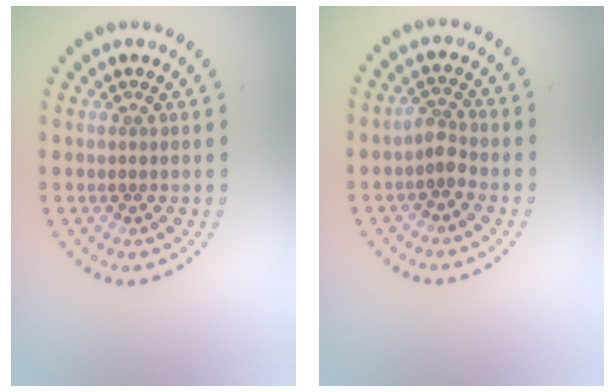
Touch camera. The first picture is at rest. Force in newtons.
{"total": 1.7, "press": 1.4, "slide": 1.0}